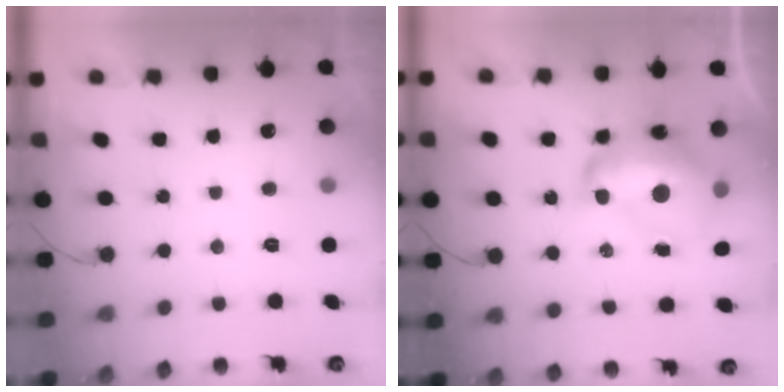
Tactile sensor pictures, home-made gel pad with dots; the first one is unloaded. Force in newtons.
{"total": 14.9, "press": 14.9, "slide": 1.1}